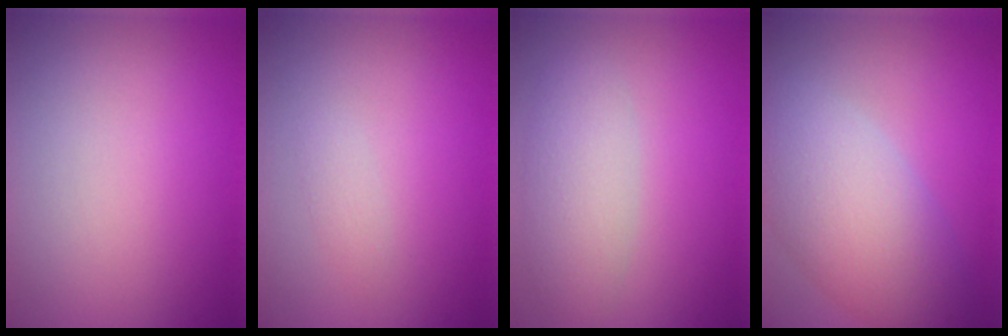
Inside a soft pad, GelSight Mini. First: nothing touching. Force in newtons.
{"total": 0.8, "press": 0.8, "slide": 0.0}
{"total": 3.5, "press": 3.5, "slide": 0.2}
{"total": 7.5, "press": 7.4, "slide": 0.6}